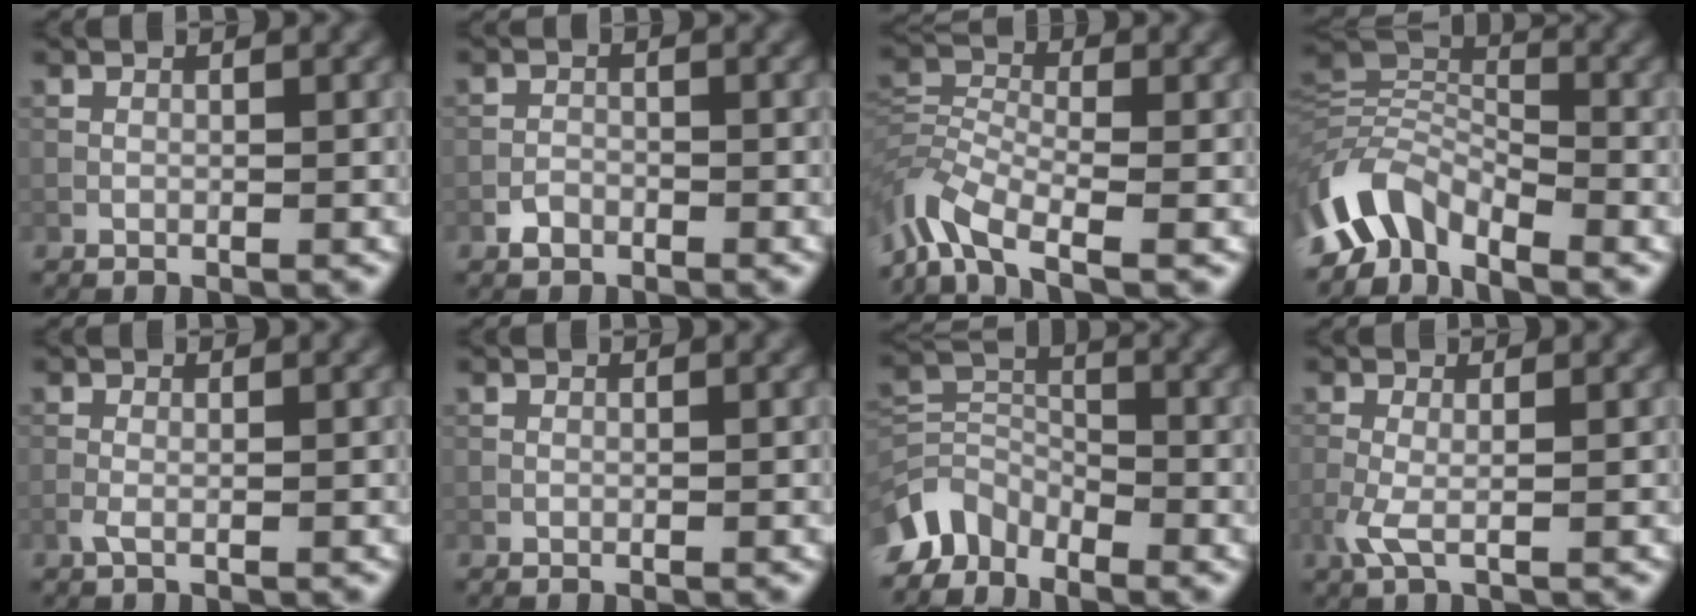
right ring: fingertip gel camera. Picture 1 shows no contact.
{"total": 1.2, "force": [-0.9, 0.7, 0.3], "torque": [-0.001, 0.005, -0.018]}
{"total": 6.4, "force": [-4.5, 2.4, 3.8], "torque": [-0.076, -0.001, -0.103]}
{"total": 6.3, "force": [-4.4, 3.0, 3.4], "torque": [-0.054, 0.003, -0.099]}
{"total": 0.9, "force": [-0.4, 0.0, 0.8], "torque": [-0.021, 0.001, -0.010]}
{"total": 0.0}
{"total": 5.1, "force": [-4.1, 2.6, 1.5], "torque": [-0.029, -0.003, -0.094]}
{"total": 2.0, "force": [-0.6, 0.3, 1.9], "torque": [-0.050, 0.000, -0.021]}